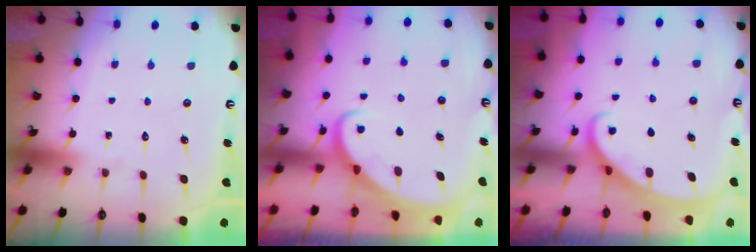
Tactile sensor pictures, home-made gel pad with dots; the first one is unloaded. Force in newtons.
{"total": 2.7, "press": 2.7, "slide": 0.2}
{"total": 2.3, "press": 2.2, "slide": 0.2}